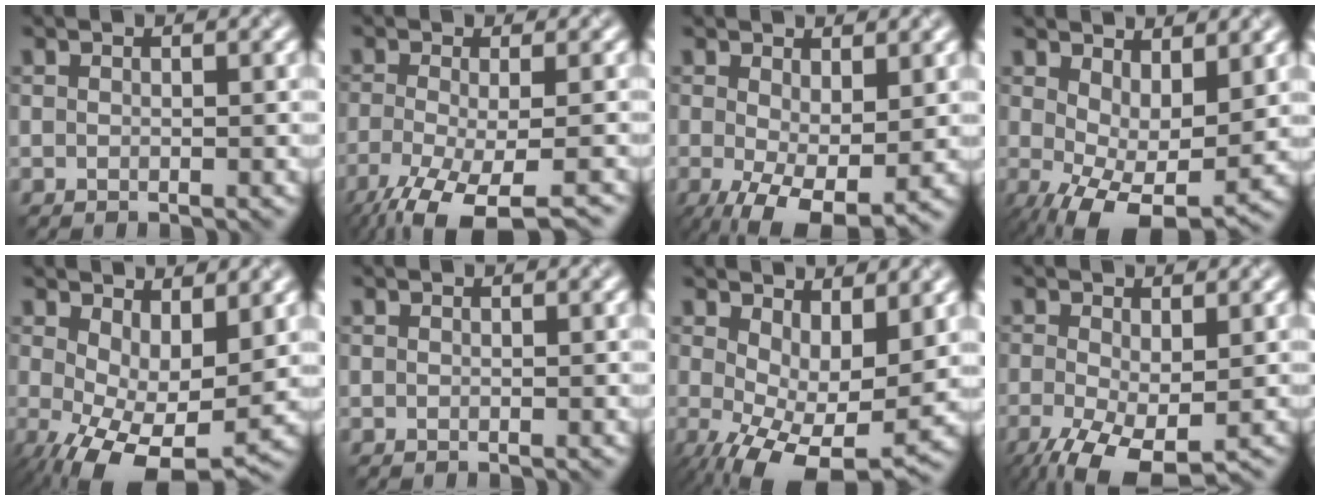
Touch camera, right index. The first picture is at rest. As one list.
[{"total": 8.7, "force": [-5.5, 2.5, 6.3], "torque": [-0.114, -0.027, -0.092]}, {"total": 6.8, "force": [-1.5, 3.1, 5.9], "torque": [-0.121, -0.023, -0.014]}, {"total": 7.5, "force": [-0.2, 3.4, 6.6], "torque": [-0.118, -0.015, 0.004]}, {"total": 8.9, "force": [-1.4, 4.1, 7.8], "torque": [-0.139, -0.017, -0.015]}, {"total": 0.0}, {"total": 9.0, "force": [-0.8, 4.1, 8.0], "torque": [-0.138, -0.020, -0.004]}, {"total": 6.9, "force": [-2.8, 3.0, 5.6], "torque": [-0.127, -0.019, -0.045]}]